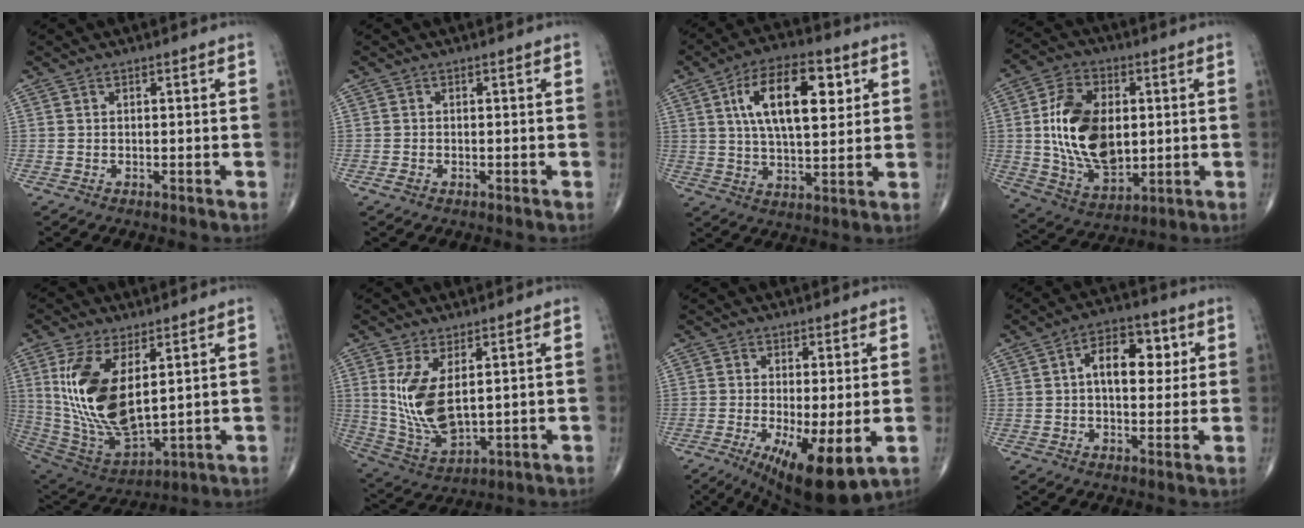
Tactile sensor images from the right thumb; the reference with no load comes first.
{"total": 0.8, "force": [-0.4, 0.6, 0.4], "torque": [-0.011, 0.004, -0.006]}
{"total": 15.9, "force": [5.0, 7.2, 13.3], "torque": [-0.206, -0.006, 0.085]}
{"total": 18.2, "force": [1.4, 11.3, 14.2], "torque": [-0.233, -0.008, 0.036]}
{"total": 18.3, "force": [4.5, 8.6, 15.6], "torque": [-0.307, -0.026, 0.108]}
{"total": 11.5, "force": [2.6, 5.3, 9.9], "torque": [-0.198, -0.024, 0.071]}
{"total": 12.1, "force": [-3.4, 3.6, 11.0], "torque": [-0.177, -0.025, -0.042]}
{"total": 10.4, "force": [2.1, 6.0, 8.2], "torque": [-0.098, 0.011, 0.028]}